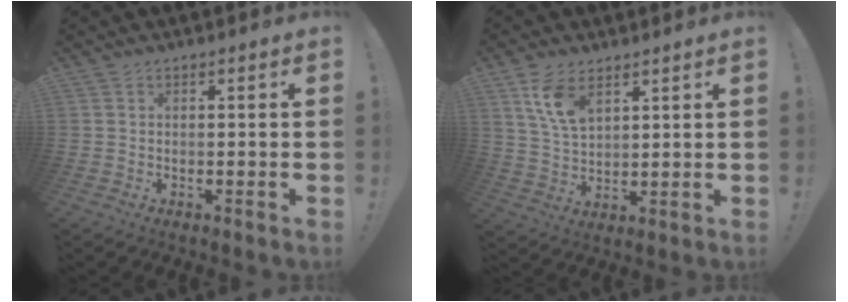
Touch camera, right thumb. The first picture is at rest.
{"total": 9.3, "force": [5.3, 4.9, 5.9], "torque": [-0.111, -0.020, 0.099]}